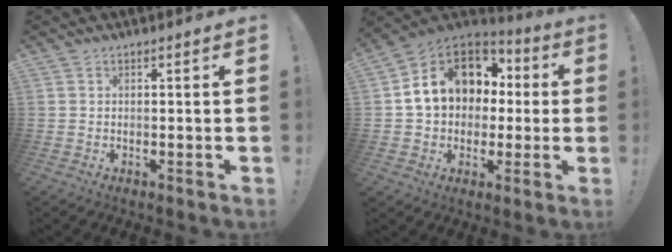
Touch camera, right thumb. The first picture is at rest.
{"total": 16.3, "force": [4.2, 12.9, 9.0], "torque": [-0.139, -0.002, 0.093]}